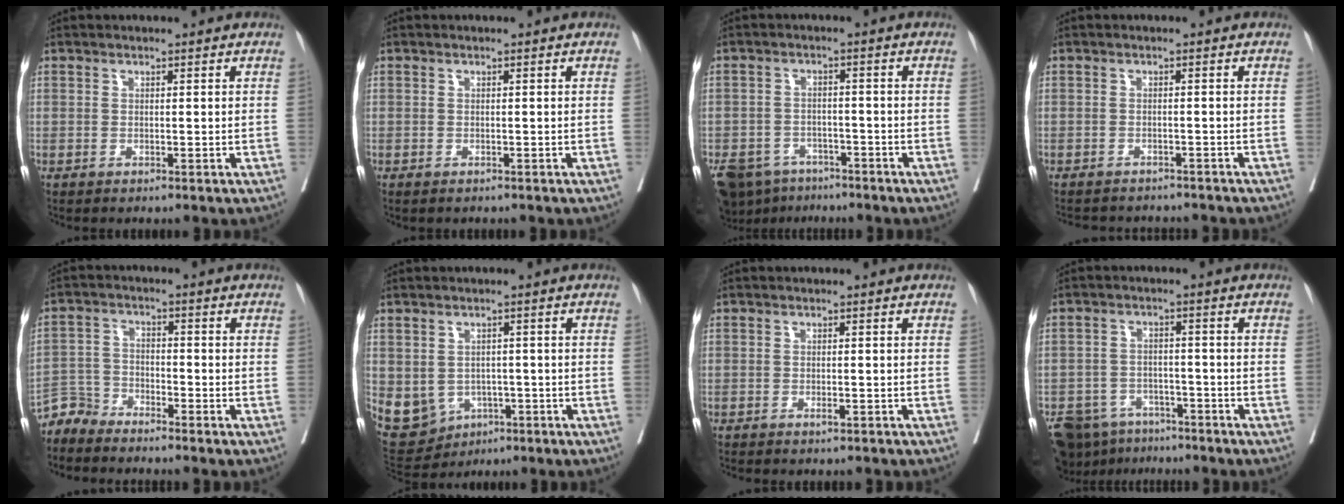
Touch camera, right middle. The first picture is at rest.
{"total": 0.7, "force": [-0.5, 0.3, 0.3], "torque": [-0.006, 0.000, -0.008]}
{"total": 11.3, "force": [-8.2, 6.7, 3.9], "torque": [-0.095, -0.008, -0.115]}
{"total": 8.2, "force": [-7.7, 2.2, 1.9], "torque": [-0.029, 0.006, -0.089]}
{"total": 4.1, "force": [-4.0, 0.6, -0.7], "torque": [0.017, -0.002, -0.081]}
{"total": 12.4, "force": [-3.7, 10.8, 4.9], "torque": [-0.126, 0.018, -0.039]}
{"total": 0.7, "force": [-0.4, 0.0, 0.5], "torque": [-0.016, 0.000, -0.007]}
{"total": 10.7, "force": [-8.3, 6.0, 3.0], "torque": [-0.067, 0.001, -0.120]}